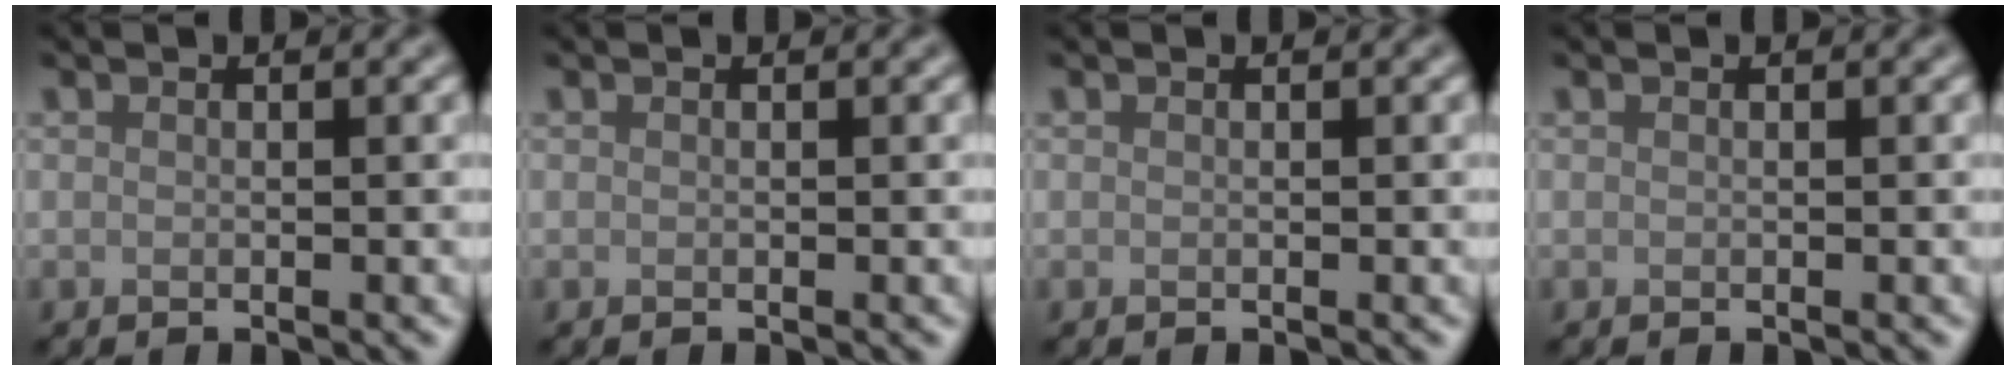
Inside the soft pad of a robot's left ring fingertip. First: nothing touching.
{"total": 0.0}
{"total": 0.0}
{"total": 0.0}